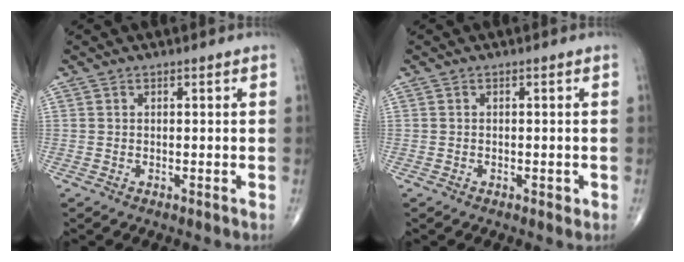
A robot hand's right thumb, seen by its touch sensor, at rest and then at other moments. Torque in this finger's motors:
{"motor_torque": [0.25, -0.06, -0.10, -0.04, -0.01]}